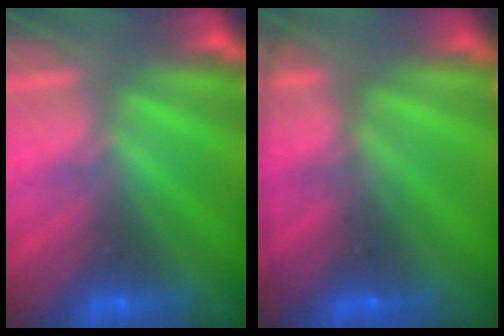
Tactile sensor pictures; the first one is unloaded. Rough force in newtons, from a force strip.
{"total": 7.6}